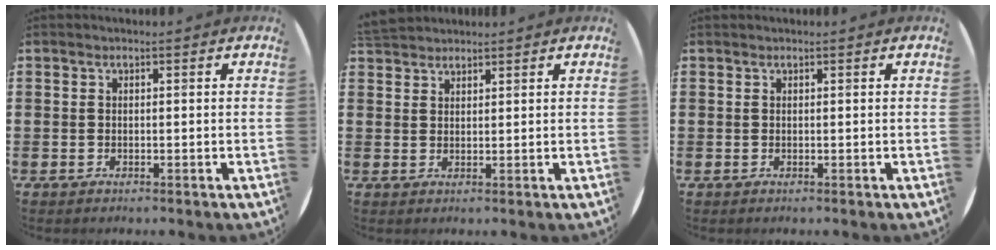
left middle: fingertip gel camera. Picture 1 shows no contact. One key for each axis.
{"total": 2.3, "fx": 2.3, "fy": 0.6, "fz": -0.1, "tx": -0.003, "ty": 0.000, "tz": 0.045}
{"total": 0.0}